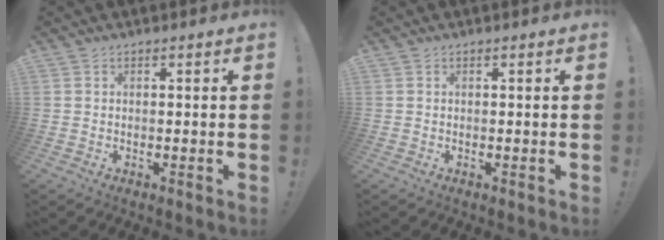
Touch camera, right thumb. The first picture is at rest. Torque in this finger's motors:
{"motor_torque": [0.00, 0.00, 0.00, 0.00, 0.00]}